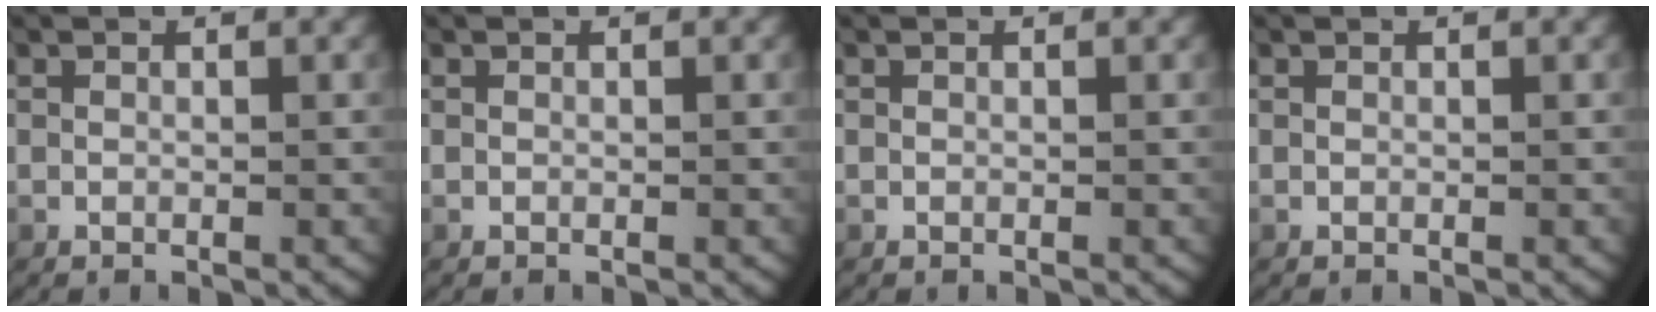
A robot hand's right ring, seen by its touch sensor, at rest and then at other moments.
{"total": 0.0}
{"total": 0.0}
{"total": 0.0}